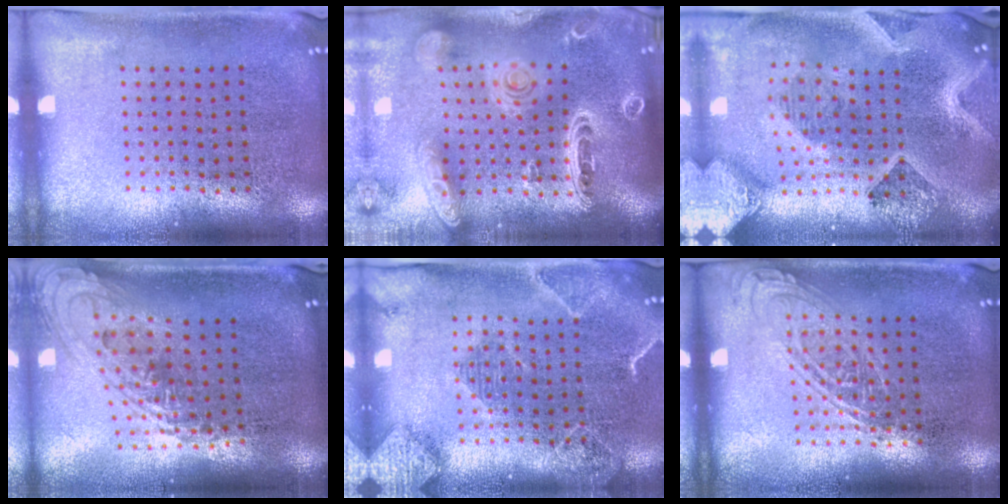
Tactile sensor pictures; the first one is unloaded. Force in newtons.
{"total": 3.4, "press": 2.7, "slide": 2.1}
{"total": 4.2, "press": 3.2, "slide": 2.6}
{"total": 1.5, "press": 1.2, "slide": 1.0}
{"total": 2.2, "press": 2.1, "slide": 0.8}
{"total": 1.0, "press": 1.0, "slide": 0.1}